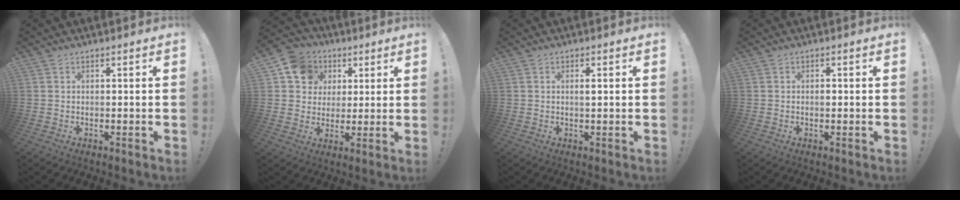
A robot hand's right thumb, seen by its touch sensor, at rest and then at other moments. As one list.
[{"total": 11.7, "force": [4.2, 10.3, 3.7], "torque": [-0.049, -0.016, 0.085]}, {"total": 1.5, "force": [0.4, 0.0, 1.5], "torque": [-0.014, -0.007, 0.002]}, {"total": 0.8, "force": [-0.2, 0.4, 0.7], "torque": [-0.008, -0.002, -0.005]}]